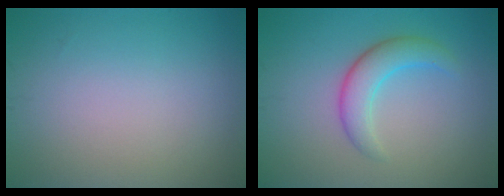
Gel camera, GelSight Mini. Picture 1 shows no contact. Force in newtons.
{"total": 3.4, "press": 3.4, "slide": 0.3}